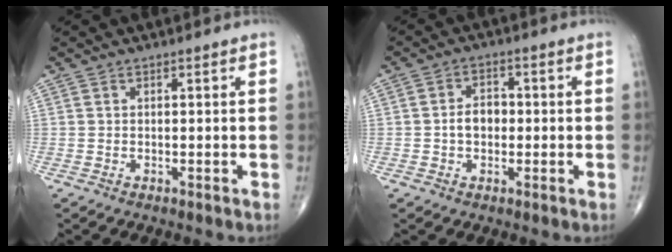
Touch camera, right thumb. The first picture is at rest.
{"total": 4.3, "force": [-0.5, 3.1, 2.9], "torque": [-0.039, 0.015, -0.014]}